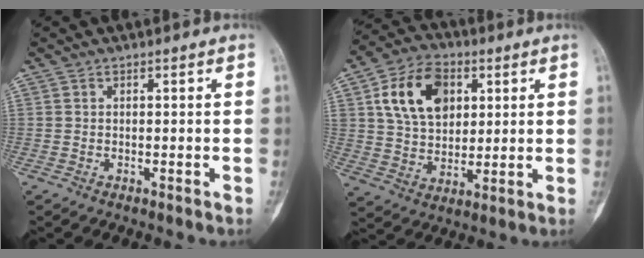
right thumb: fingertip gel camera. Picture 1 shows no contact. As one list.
[{"total": 14.7, "force": [4.8, 10.2, 9.4], "torque": [-0.136, -0.005, 0.086]}]